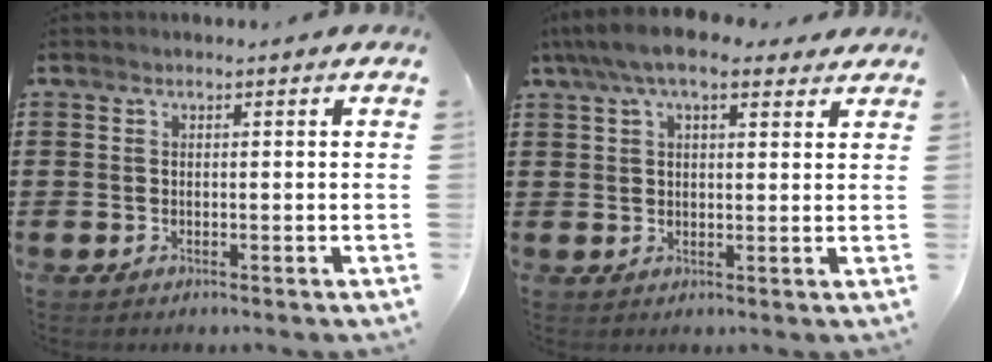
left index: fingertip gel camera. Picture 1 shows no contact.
{"total": 7.3, "force": [5.2, 2.4, 4.6], "torque": [-0.101, 0.002, 0.096]}